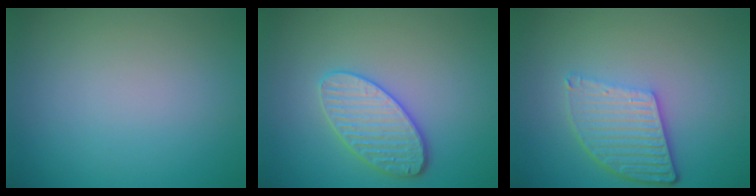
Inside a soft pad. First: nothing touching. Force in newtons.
{"total": 3.8, "press": 3.5, "slide": 1.4}
{"total": 5.4, "press": 3.9, "slide": 3.8}